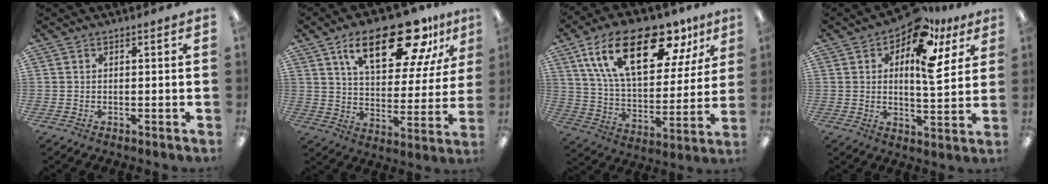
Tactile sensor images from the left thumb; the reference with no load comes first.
{"total": 22.4, "force": [13.1, 9.6, 15.4], "torque": [-0.235, -0.053, 0.212]}
{"total": 24.5, "force": [13.0, 11.4, 17.3], "torque": [-0.297, -0.038, 0.223]}
{"total": 14.3, "force": [7.3, 6.2, 10.6], "torque": [-0.151, -0.033, 0.120]}